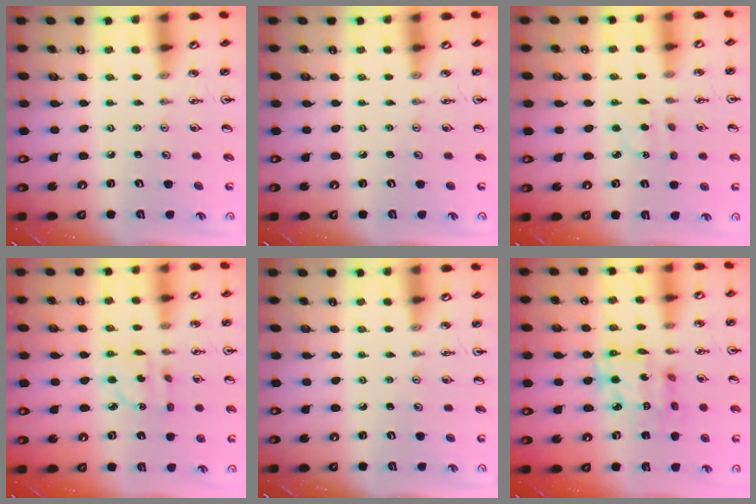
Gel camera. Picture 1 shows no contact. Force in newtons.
{"total": 0.0}
{"total": 2.7, "press": 2.6, "slide": 0.4}
{"total": 4.6, "press": 4.6, "slide": 0.3}
{"total": 0.0}
{"total": 11.7, "press": 11.6, "slide": 0.9}